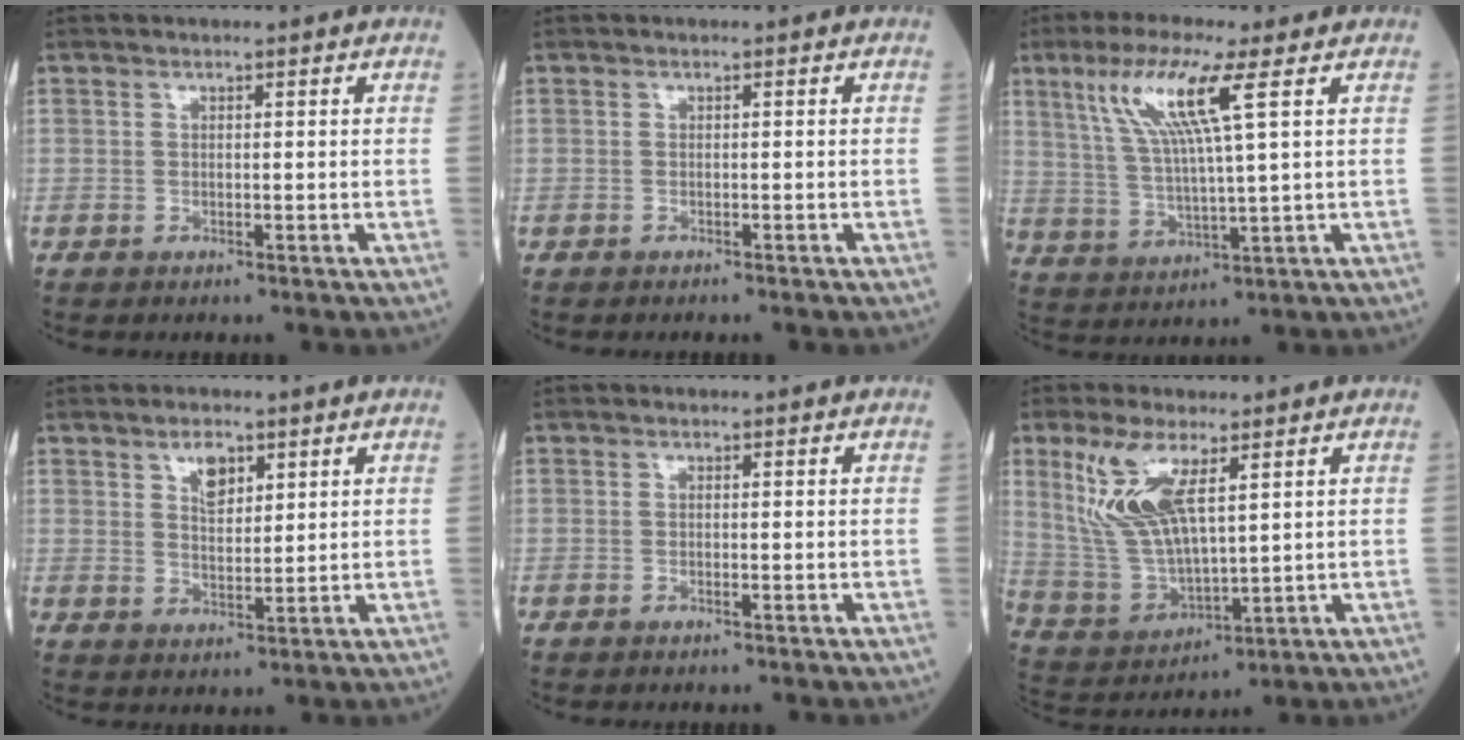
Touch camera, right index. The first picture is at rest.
{"total": 0.9, "force": [-0.8, 0.1, 0.4], "torque": [-0.009, -0.001, -0.008]}
{"total": 10.5, "force": [4.7, -0.1, 9.4], "torque": [-0.198, 0.009, 0.094]}
{"total": 4.1, "force": [2.4, 1.9, 2.8], "torque": [-0.052, 0.001, 0.047]}
{"total": 0.0}
{"total": 11.3, "force": [5.2, 3.3, 9.4], "torque": [-0.220, 0.003, 0.116]}